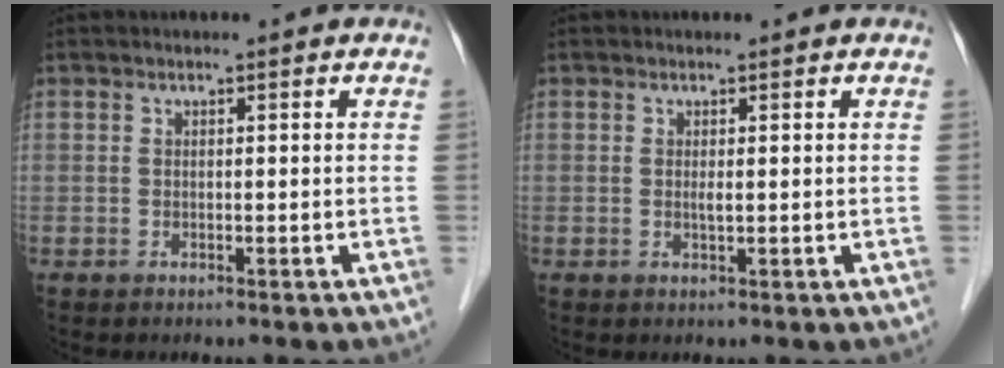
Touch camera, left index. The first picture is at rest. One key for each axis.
{"total": 0.8, "fx": 0.2, "fy": 0.1, "fz": 0.8, "tx": -0.019, "ty": -0.003, "tz": 0.003}